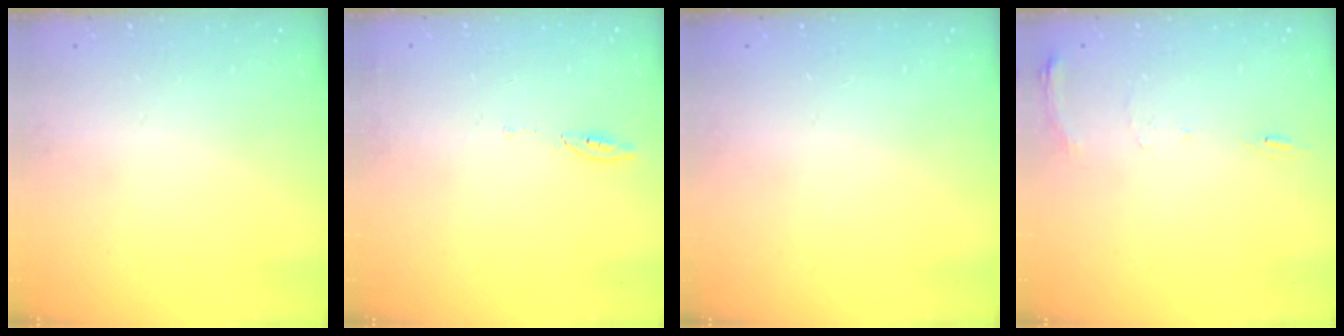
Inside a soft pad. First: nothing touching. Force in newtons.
{"total": 4.8, "press": 4.8, "slide": 0.6}
{"total": 0.0}
{"total": 7.4, "press": 7.4, "slide": 0.8}